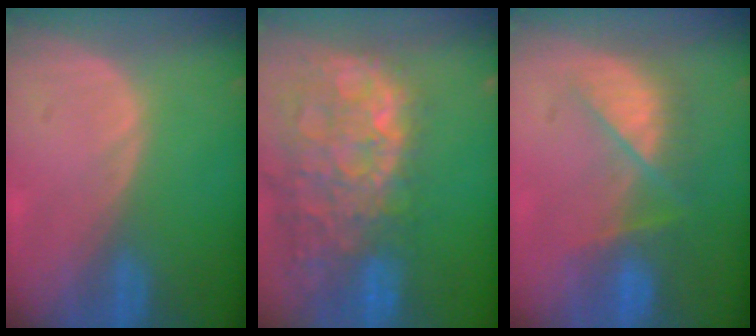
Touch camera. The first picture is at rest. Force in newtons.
{"total": 15.0, "press": 12.1, "slide": 8.8}
{"total": 7.1, "press": 7.0, "slide": 1.3}